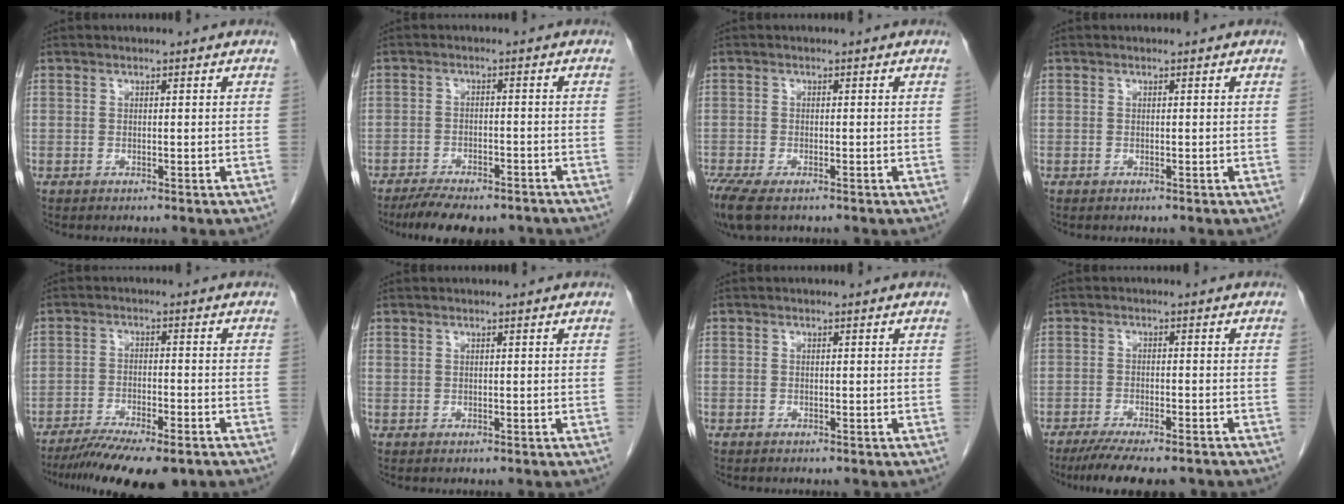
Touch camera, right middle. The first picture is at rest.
{"total": 11.1, "force": [-9.2, 3.6, 5.0], "torque": [-0.071, 0.003, -0.130]}
{"total": 7.2, "force": [-5.1, 2.6, 4.4], "torque": [-0.090, -0.020, -0.088]}
{"total": 0.0}
{"total": 13.0, "force": [-10.2, 2.6, 7.7], "torque": [-0.119, -0.021, -0.156]}
{"total": 0.0}
{"total": 0.5, "force": [-0.4, 0.4, 0.0], "torque": [-0.007, 0.003, -0.009]}
{"total": 11.4, "force": [-9.5, 2.2, 5.8], "torque": [-0.084, -0.014, -0.138]}